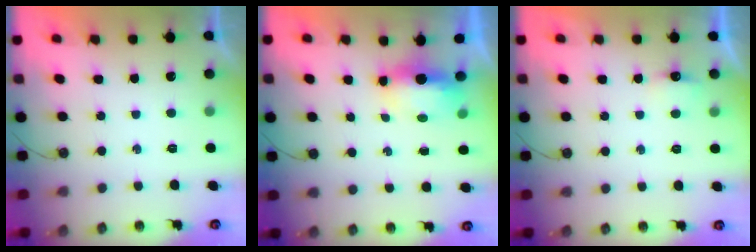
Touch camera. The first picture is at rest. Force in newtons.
{"total": 5.9, "press": 5.8, "slide": 1.1}
{"total": 4.3, "press": 4.3, "slide": 0.7}